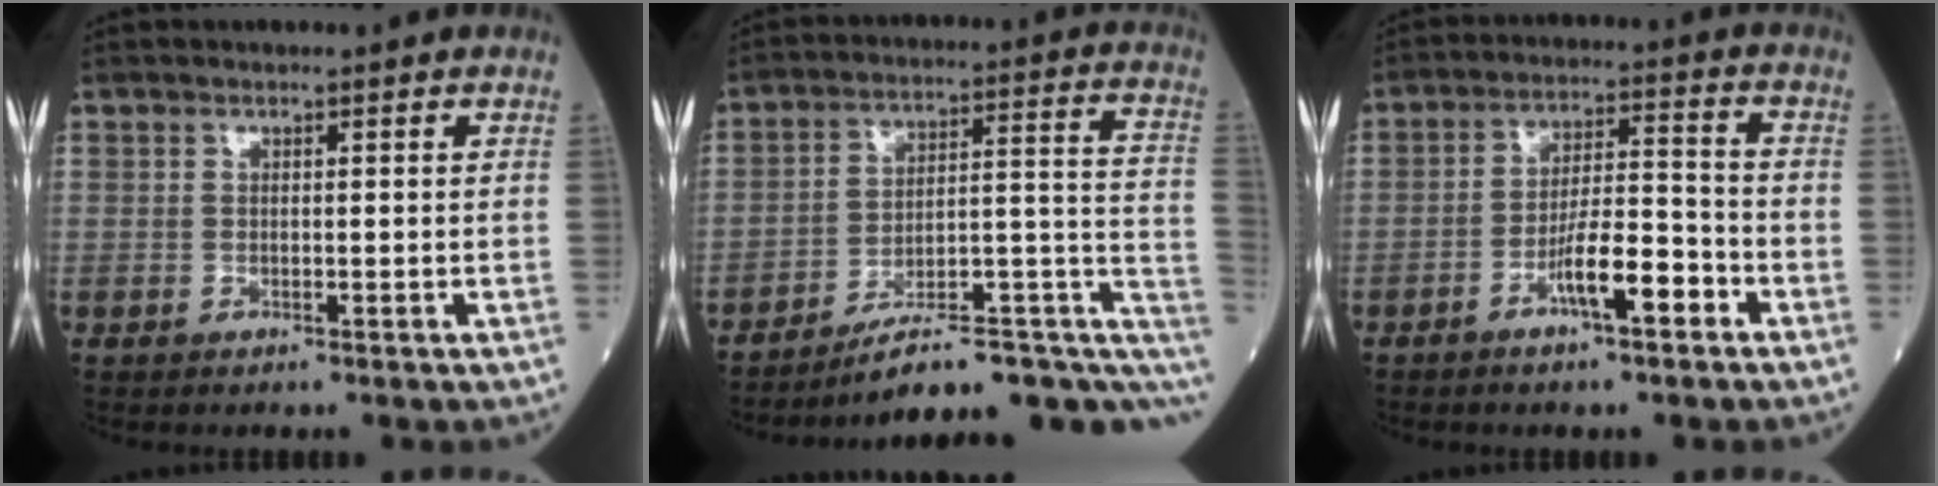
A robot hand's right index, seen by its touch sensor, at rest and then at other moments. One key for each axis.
{"total": 18.2, "fx": -11.9, "fy": 4.8, "fz": 12.9, "tx": -0.109, "ty": 0.067, "tz": -0.159}
{"total": 7.6, "fx": -3.9, "fy": 1.3, "fz": 6.4, "tx": -0.113, "ty": 0.009, "tz": -0.066}